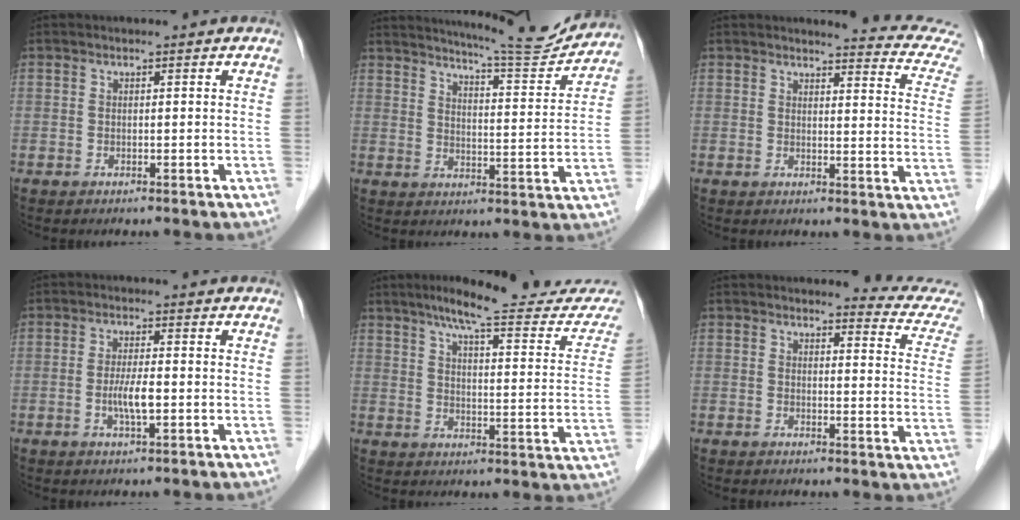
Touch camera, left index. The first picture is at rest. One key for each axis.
{"total": 11.9, "fx": 11.6, "fy": -0.1, "fz": 2.7, "tx": -0.042, "ty": -0.018, "tz": 0.154}
{"total": 12.3, "fx": 12.1, "fy": -0.6, "fz": 2.3, "tx": -0.015, "ty": -0.092, "tz": 0.107}
{"total": 3.6, "fx": -0.8, "fy": 0.4, "fz": 3.5, "tx": -0.072, "ty": -0.004, "tz": -0.015}
{"total": 20.5, "fx": 18.1, "fy": 1.9, "fz": 9.3, "tx": -0.115, "ty": -0.038, "tz": 0.226}
{"total": 9.0, "fx": 9.0, "fy": -0.5, "fz": 0.4, "tx": -0.002, "ty": -0.083, "tz": 0.079}